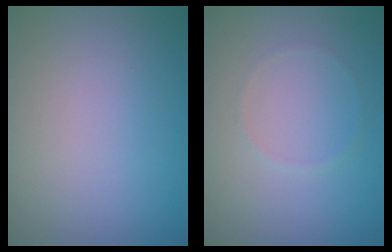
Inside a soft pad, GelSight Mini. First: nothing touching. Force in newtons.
{"total": 0.5, "press": 0.5, "slide": 0.1}